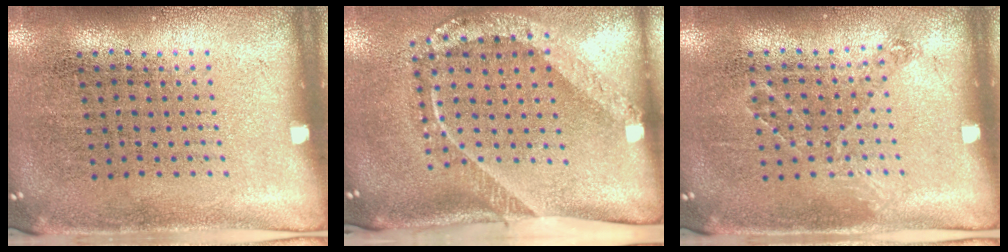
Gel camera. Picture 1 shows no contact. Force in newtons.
{"total": 2.4, "press": 1.6, "slide": 1.8}
{"total": 0.8, "press": 0.7, "slide": 0.4}